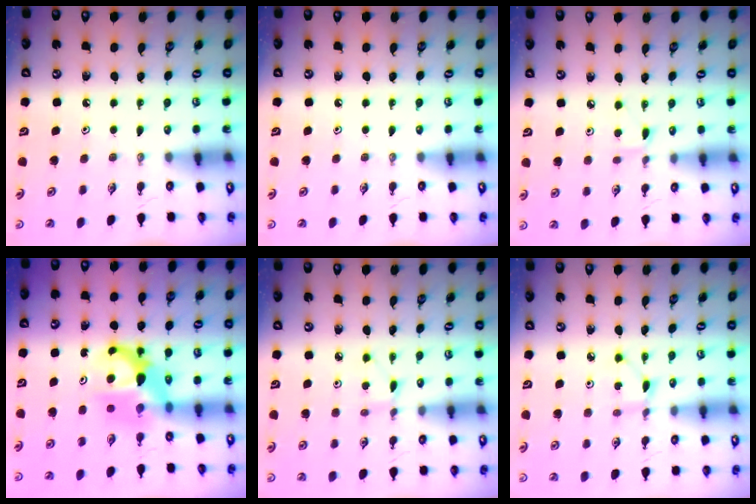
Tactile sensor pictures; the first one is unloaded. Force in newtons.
{"total": 0.0}
{"total": 4.0, "press": 4.0, "slide": 0.5}
{"total": 7.4, "press": 7.4, "slide": 0.5}
{"total": 2.5, "press": 2.5, "slide": 0.3}
{"total": 2.1, "press": 2.1, "slide": 0.3}